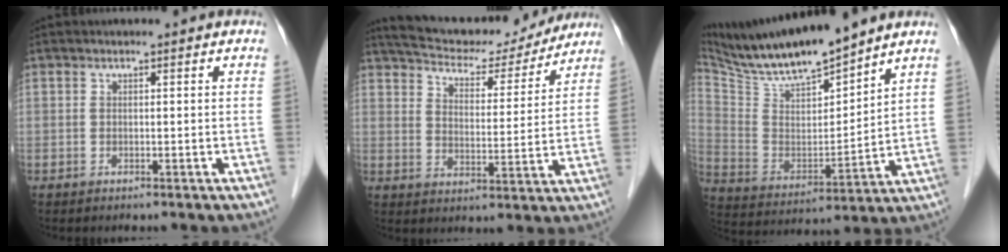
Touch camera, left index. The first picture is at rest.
{"total": 17.8, "force": [16.4, 4.0, 5.5], "torque": [-0.085, 0.005, 0.236]}
{"total": 14.9, "force": [13.4, 1.0, 6.4], "torque": [-0.128, -0.007, 0.254]}